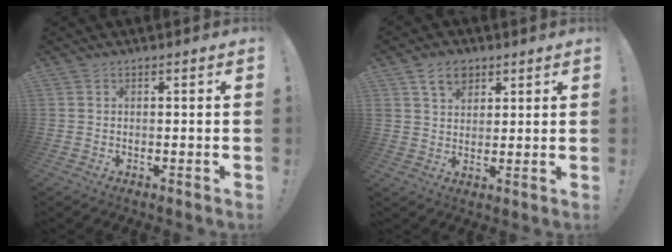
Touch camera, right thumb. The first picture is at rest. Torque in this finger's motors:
{"motor_torque": [0.37, 1.18, 0.65, 0.01, 0.05]}